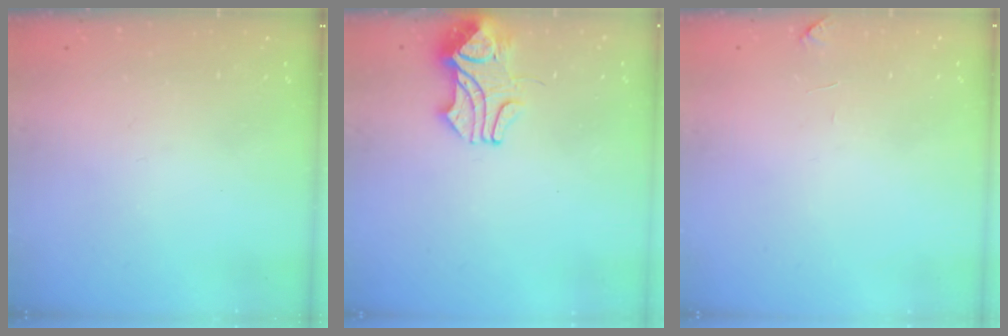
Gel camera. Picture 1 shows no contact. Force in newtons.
{"total": 2.5, "press": 2.4, "slide": 0.8}
{"total": 1.0, "press": 0.8, "slide": 0.6}